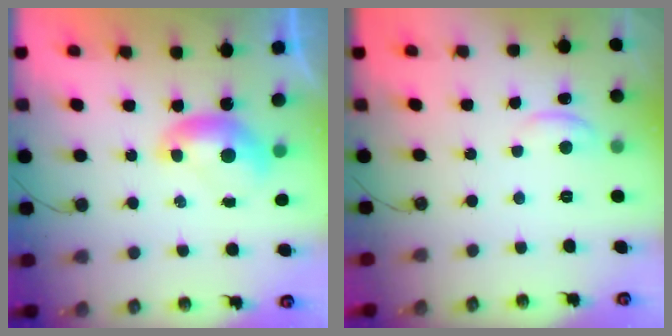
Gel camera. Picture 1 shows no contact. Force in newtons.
{"total": 0.6, "press": 0.5, "slide": 0.3}